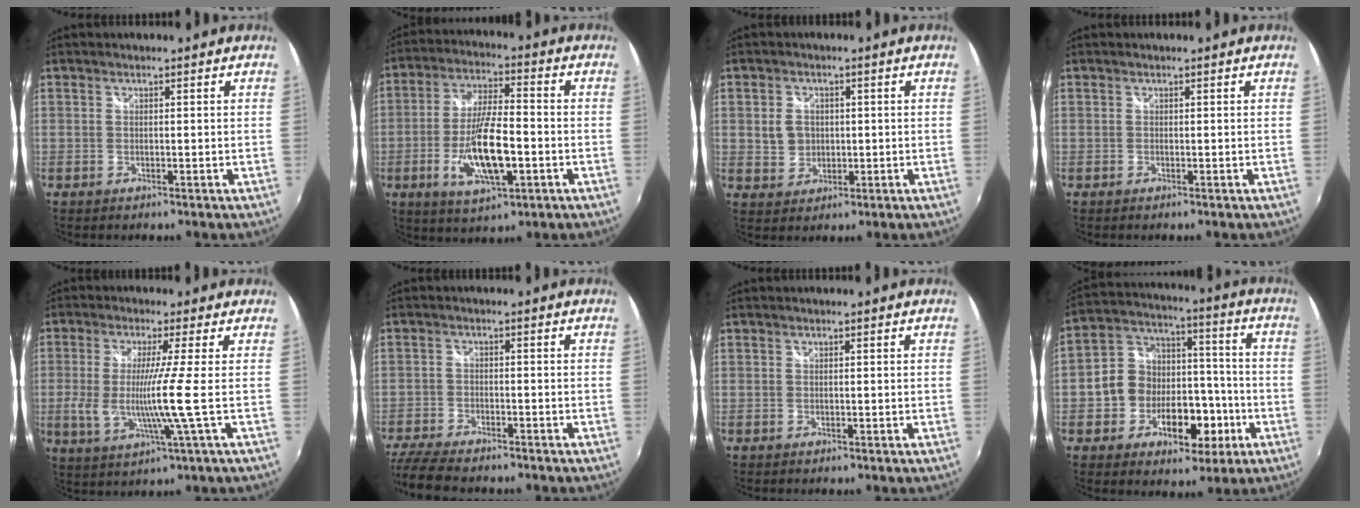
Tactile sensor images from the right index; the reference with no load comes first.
{"total": 13.1, "force": [-3.9, 3.9, 11.9], "torque": [-0.236, -0.011, -0.067]}
{"total": 4.4, "force": [0.3, 4.0, 1.8], "torque": [-0.031, 0.005, 0.010]}
{"total": 0.0}
{"total": 9.1, "force": [-0.8, -1.4, 9.0], "torque": [-0.181, -0.019, -0.016]}
{"total": 11.0, "force": [-9.5, 2.9, 4.7], "torque": [-0.132, -0.030, -0.170]}
{"total": 0.0}
{"total": 14.0, "force": [-4.8, 10.8, 7.4], "torque": [-0.152, 0.042, -0.064]}